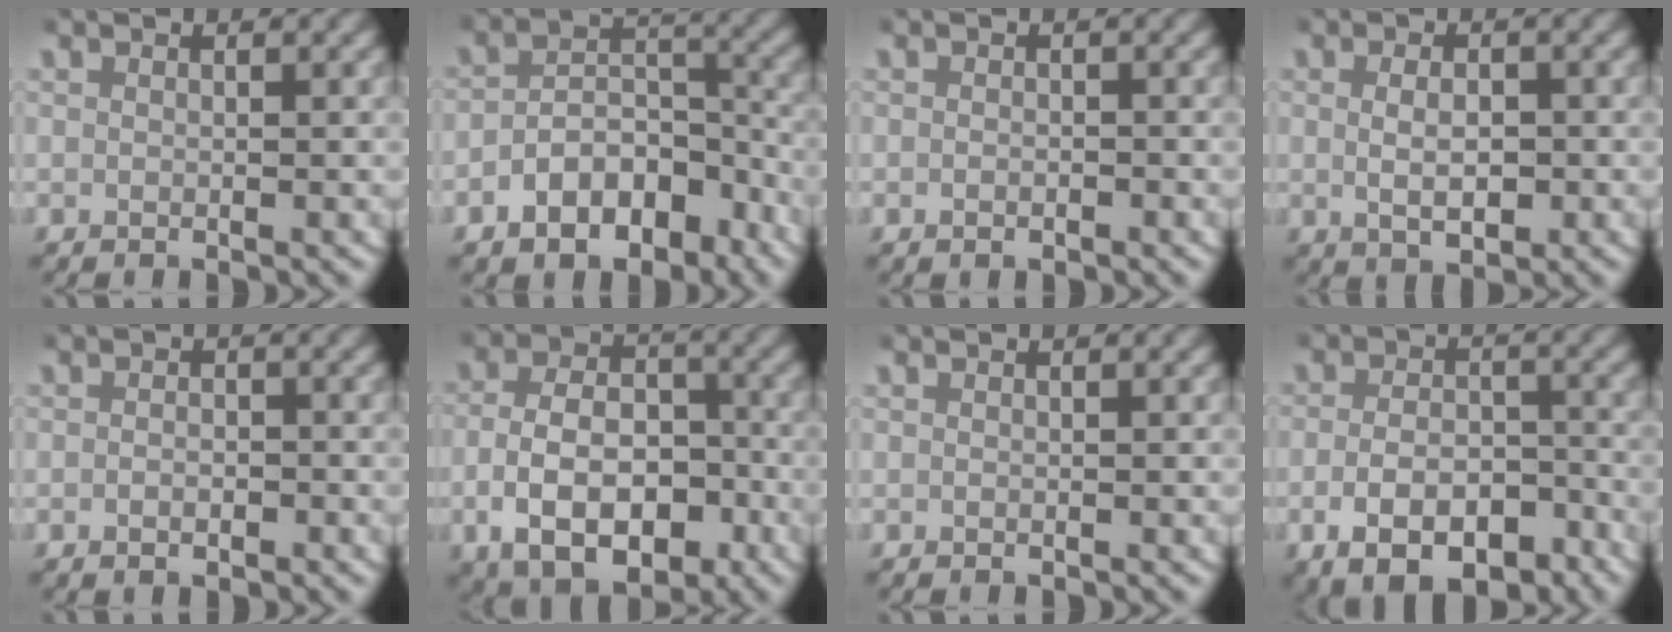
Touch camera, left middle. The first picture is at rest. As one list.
[{"total": 6.5, "force": [-4.1, 4.1, 2.9], "torque": [-0.045, -0.001, -0.068]}, {"total": 0.7, "force": [-0.5, 0.3, 0.3], "torque": [-0.010, -0.005, -0.006]}, {"total": 3.3, "force": [-0.2, 1.8, 2.8], "torque": [-0.043, -0.007, 0.003]}, {"total": 1.1, "force": [-0.7, 0.6, 0.6], "torque": [-0.011, -0.004, -0.010]}, {"total": 9.5, "force": [-3.1, 6.6, 6.1], "torque": [-0.110, -0.021, -0.048]}, {"total": 0.0}, {"total": 7.2, "force": [-4.2, 4.1, 4.1], "torque": [-0.056, -0.012, -0.068]}]